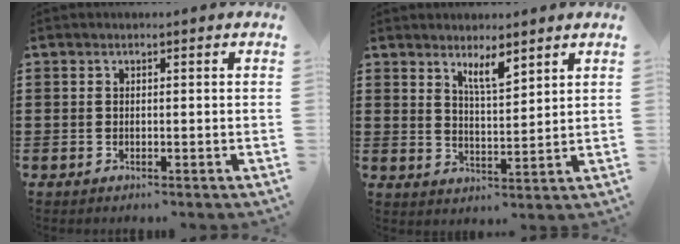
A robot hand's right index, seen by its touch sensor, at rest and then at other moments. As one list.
[{"total": 4.5, "force": [3.5, 0.9, 2.6], "torque": [-0.050, -0.005, 0.061]}]